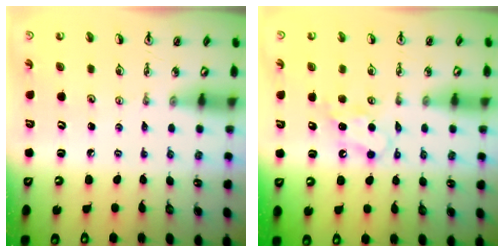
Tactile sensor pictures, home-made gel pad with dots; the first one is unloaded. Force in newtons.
{"total": 5.9, "press": 5.8, "slide": 0.7}